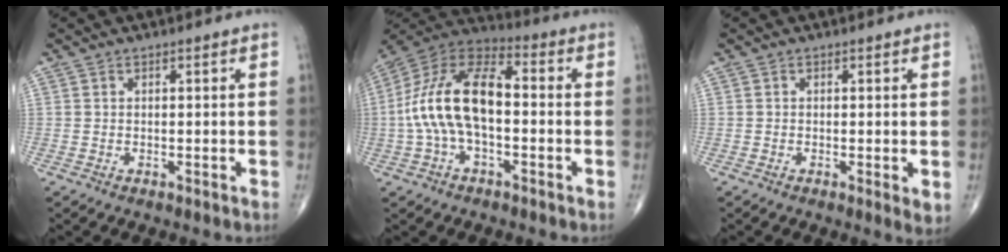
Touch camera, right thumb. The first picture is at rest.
{"total": 16.5, "force": [-1.1, 8.4, 14.1], "torque": [-0.277, 0.045, -0.030]}
{"total": 2.1, "force": [-0.3, 0.5, 2.1], "torque": [-0.033, -0.008, -0.009]}